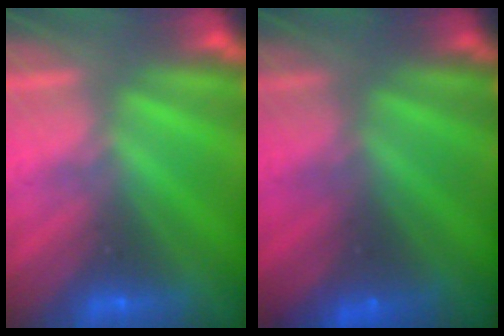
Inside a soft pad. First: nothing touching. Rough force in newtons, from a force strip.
{"total": 1.4}